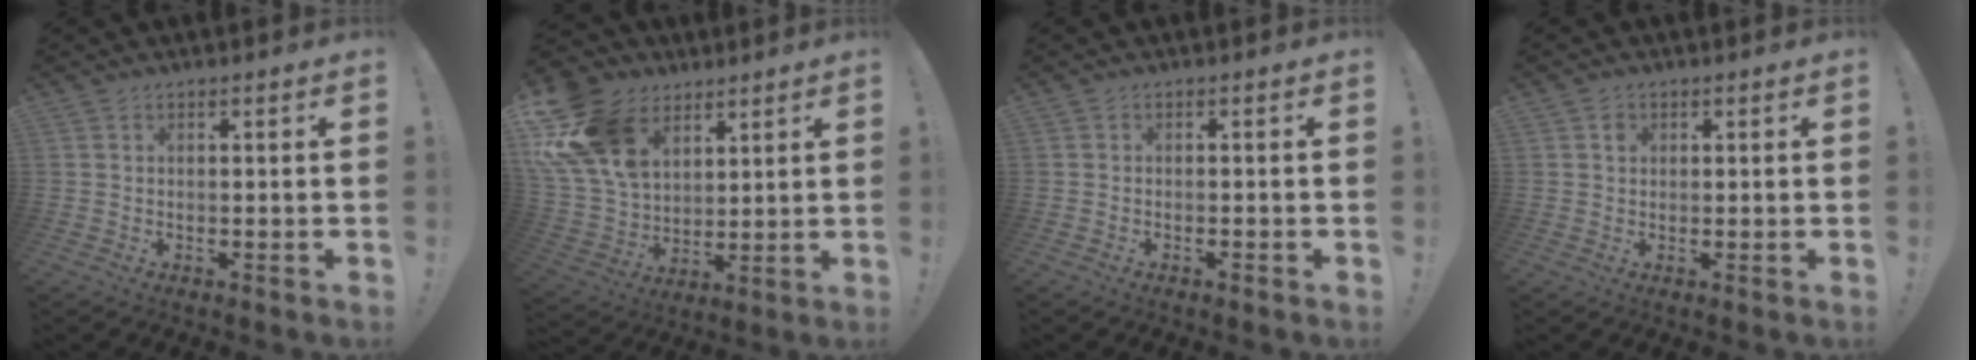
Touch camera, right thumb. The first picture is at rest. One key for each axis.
{"total": 19.9, "fx": 9.3, "fy": 13.9, "fz": 10.9, "tx": -0.210, "ty": -0.045, "tz": 0.180}
{"total": 1.1, "fx": -0.9, "fy": 0.2, "fz": 0.5, "tx": -0.011, "ty": 0.003, "tz": -0.016}
{"total": 1.6, "fx": 0.3, "fy": 1.5, "fz": 0.4, "tx": 0.003, "ty": 0.000, "tz": 0.003}